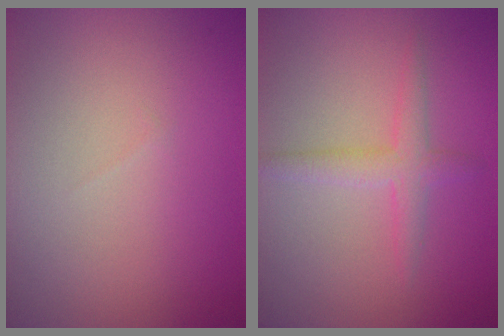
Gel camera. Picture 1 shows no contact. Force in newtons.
{"total": 2.3, "press": 2.3, "slide": 0.2}